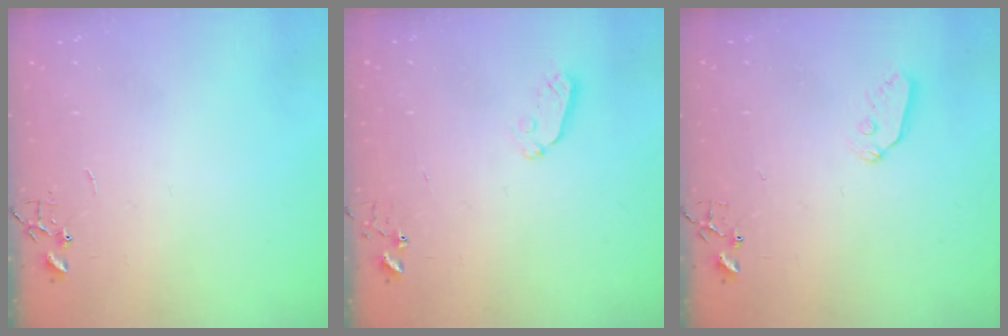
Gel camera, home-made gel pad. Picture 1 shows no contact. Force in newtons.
{"total": 3.7, "press": 3.6, "slide": 0.5}
{"total": 6.0, "press": 6.0, "slide": 0.2}